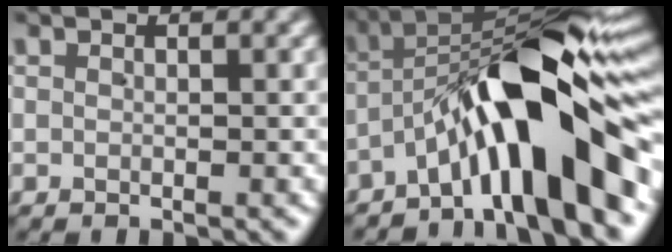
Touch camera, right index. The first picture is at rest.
{"total": 14.8, "force": [-1.8, 5.8, 13.5], "torque": [-0.195, 0.007, -0.023]}